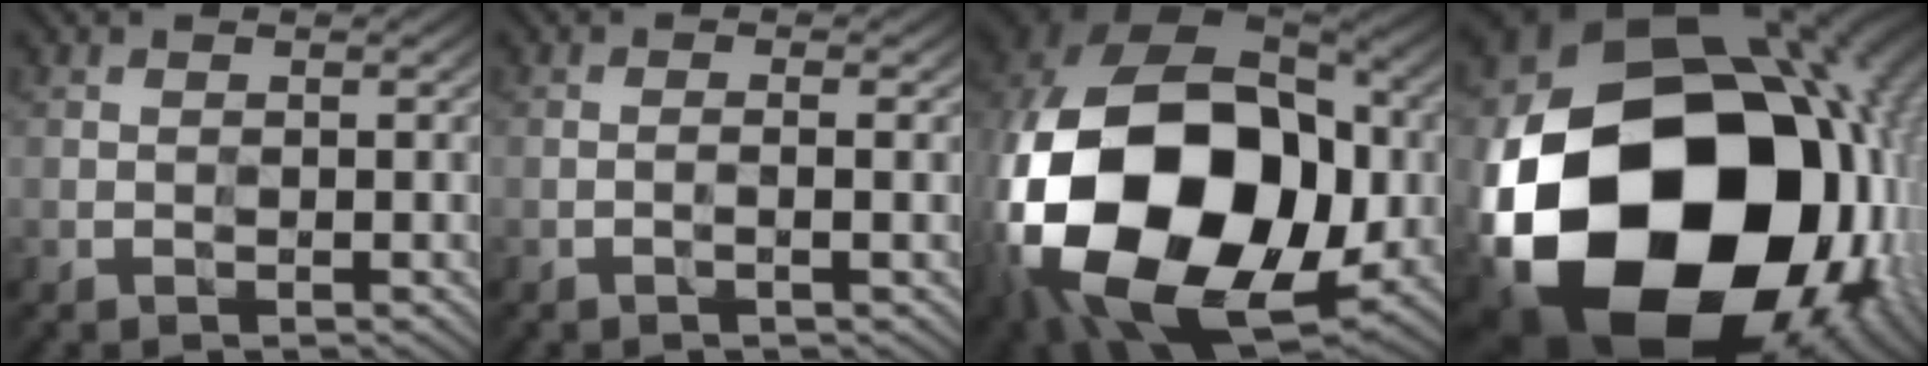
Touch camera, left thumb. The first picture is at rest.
{"total": 1.3, "force": [-0.5, 0.1, 1.3], "torque": [-0.021, 0.004, -0.008]}
{"total": 22.9, "force": [-2.5, 17.5, 14.6], "torque": [-0.376, -0.055, -0.018]}
{"total": 23.7, "force": [-4.3, 18.7, 13.9], "torque": [-0.307, -0.095, -0.052]}